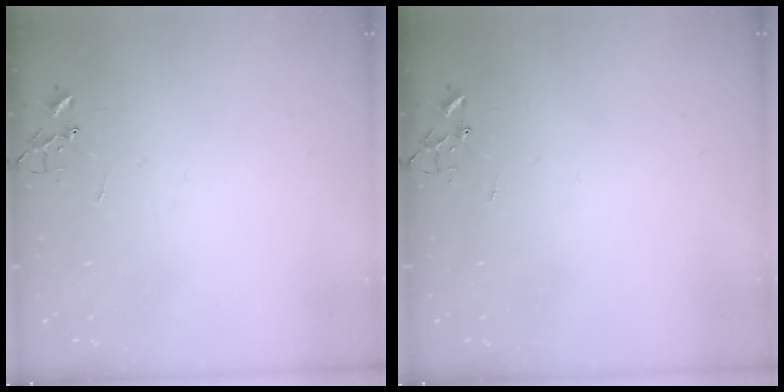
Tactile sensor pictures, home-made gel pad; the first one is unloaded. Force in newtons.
{"total": 0.0}